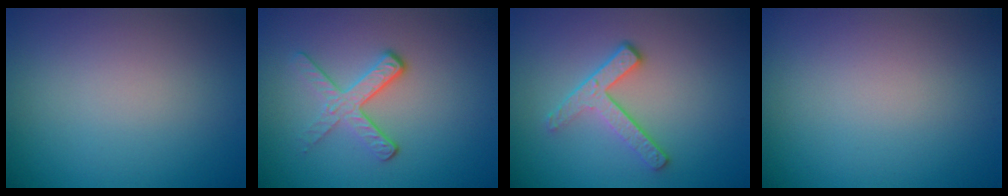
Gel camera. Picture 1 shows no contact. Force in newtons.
{"total": 3.2, "press": 2.4, "slide": 2.1}
{"total": 2.9, "press": 2.3, "slide": 1.7}
{"total": 0.0}